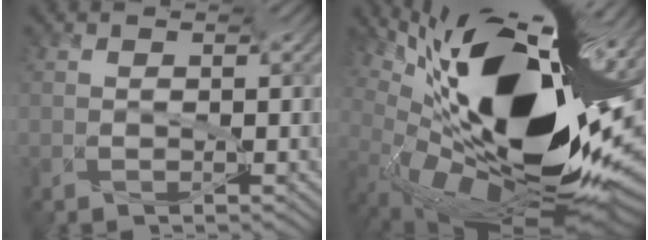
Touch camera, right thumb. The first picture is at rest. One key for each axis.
{"total": 16.3, "fx": 2.6, "fy": 6.8, "fz": 14.6, "tx": -0.237, "ty": -0.001, "tz": 0.042}